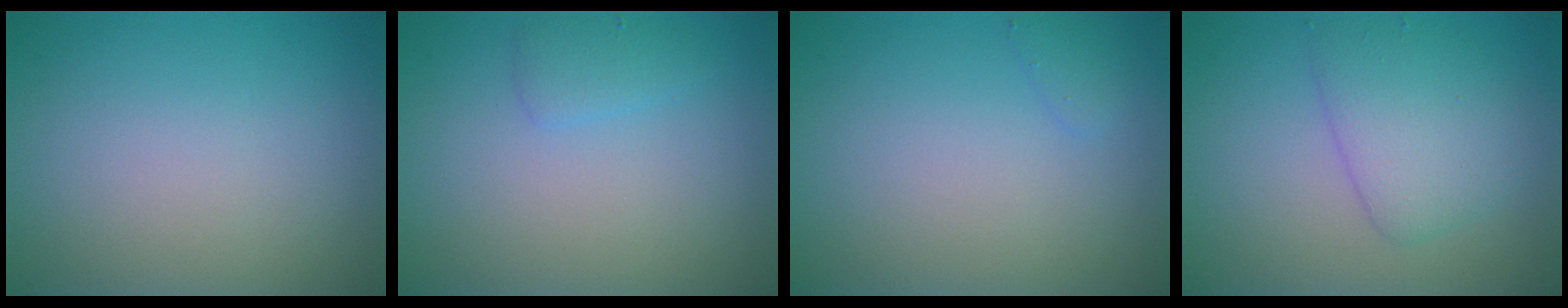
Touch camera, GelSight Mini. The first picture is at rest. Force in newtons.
{"total": 1.4, "press": 1.4, "slide": 0.1}
{"total": 0.8, "press": 0.8, "slide": 0.1}
{"total": 3.8, "press": 3.8, "slide": 0.1}